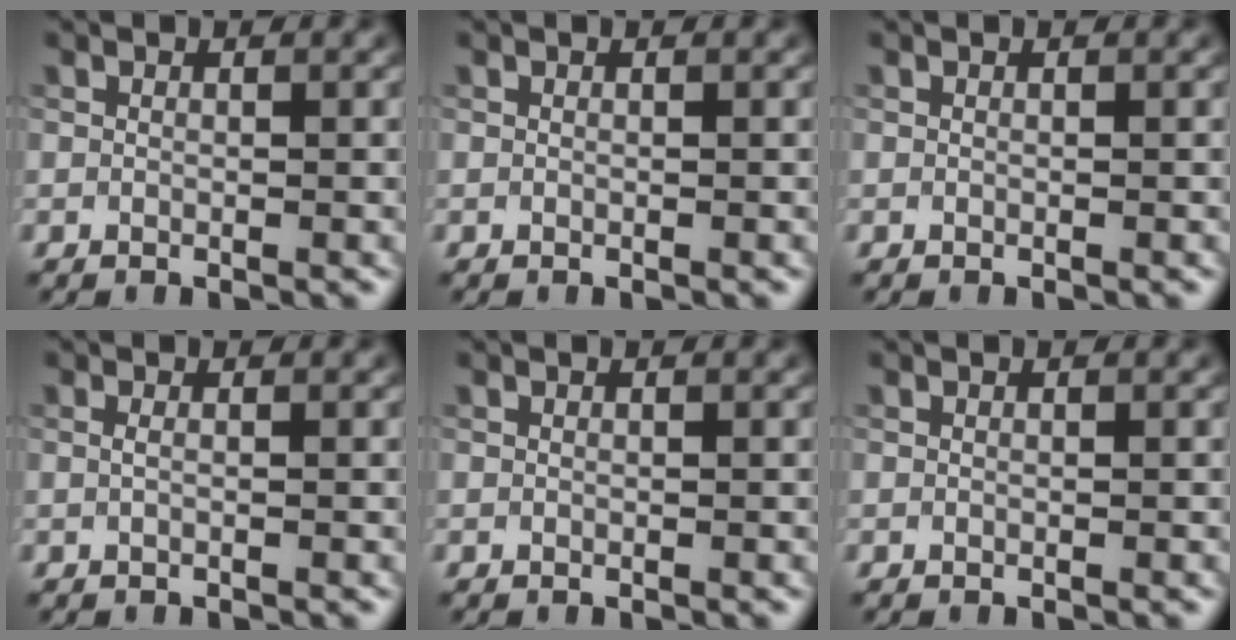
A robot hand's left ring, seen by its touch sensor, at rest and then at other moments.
{"total": 0.0}
{"total": 0.0}
{"total": 0.7, "force": [0.1, 0.2, 0.7], "torque": [-0.013, 0.000, -0.004]}
{"total": 0.0}
{"total": 0.0}